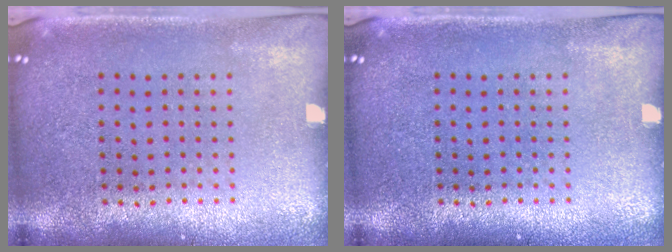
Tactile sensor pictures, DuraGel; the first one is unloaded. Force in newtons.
{"total": 0.0}